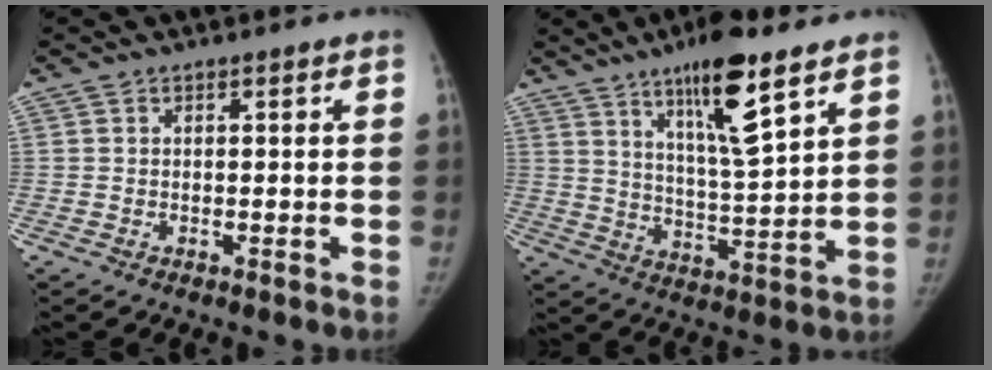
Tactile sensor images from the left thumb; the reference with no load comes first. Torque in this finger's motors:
{"motor_torque": [0.61, -0.13, 1.38, -1.33, 0.48]}